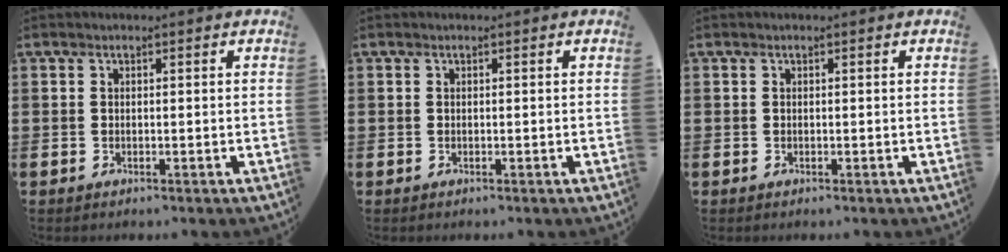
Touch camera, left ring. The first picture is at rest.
{"total": 0.0}
{"total": 0.0}